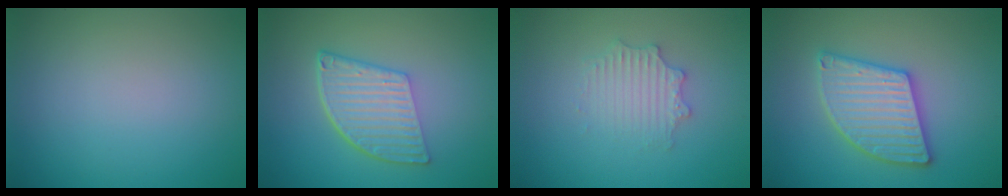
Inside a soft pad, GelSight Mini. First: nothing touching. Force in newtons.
{"total": 6.3, "press": 4.3, "slide": 4.6}
{"total": 2.6, "press": 2.6, "slide": 0.4}
{"total": 5.5, "press": 5.4, "slide": 0.7}